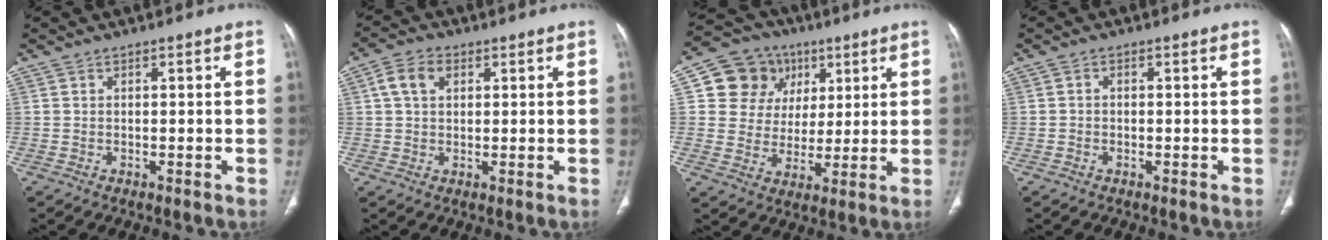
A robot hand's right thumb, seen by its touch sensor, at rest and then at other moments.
{"total": 5.3, "force": [1.6, 3.7, 3.4], "torque": [-0.058, 0.010, 0.027]}
{"total": 12.9, "force": [4.7, 11.5, 3.7], "torque": [-0.022, 0.002, 0.080]}
{"total": 0.5, "force": [-0.1, 0.4, 0.3], "torque": [-0.002, 0.001, -0.006]}